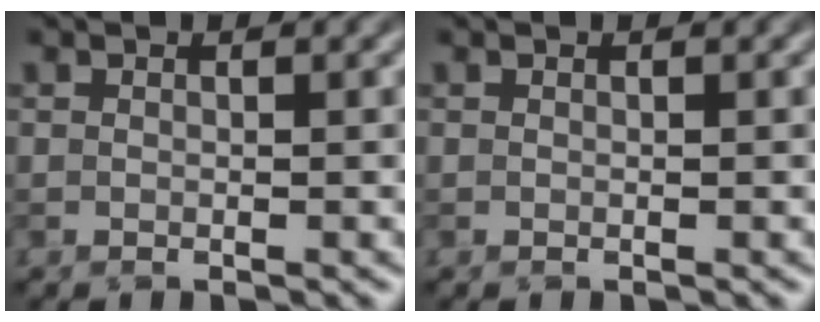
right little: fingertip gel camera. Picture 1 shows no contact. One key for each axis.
{"total": 0.0}